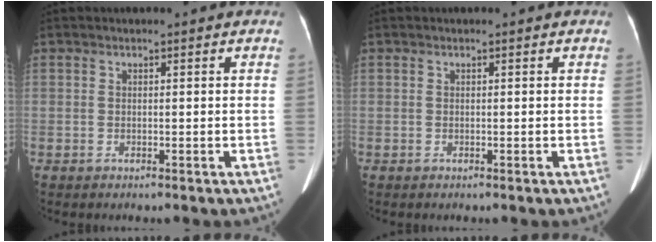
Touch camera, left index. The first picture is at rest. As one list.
[{"total": 0.0}]